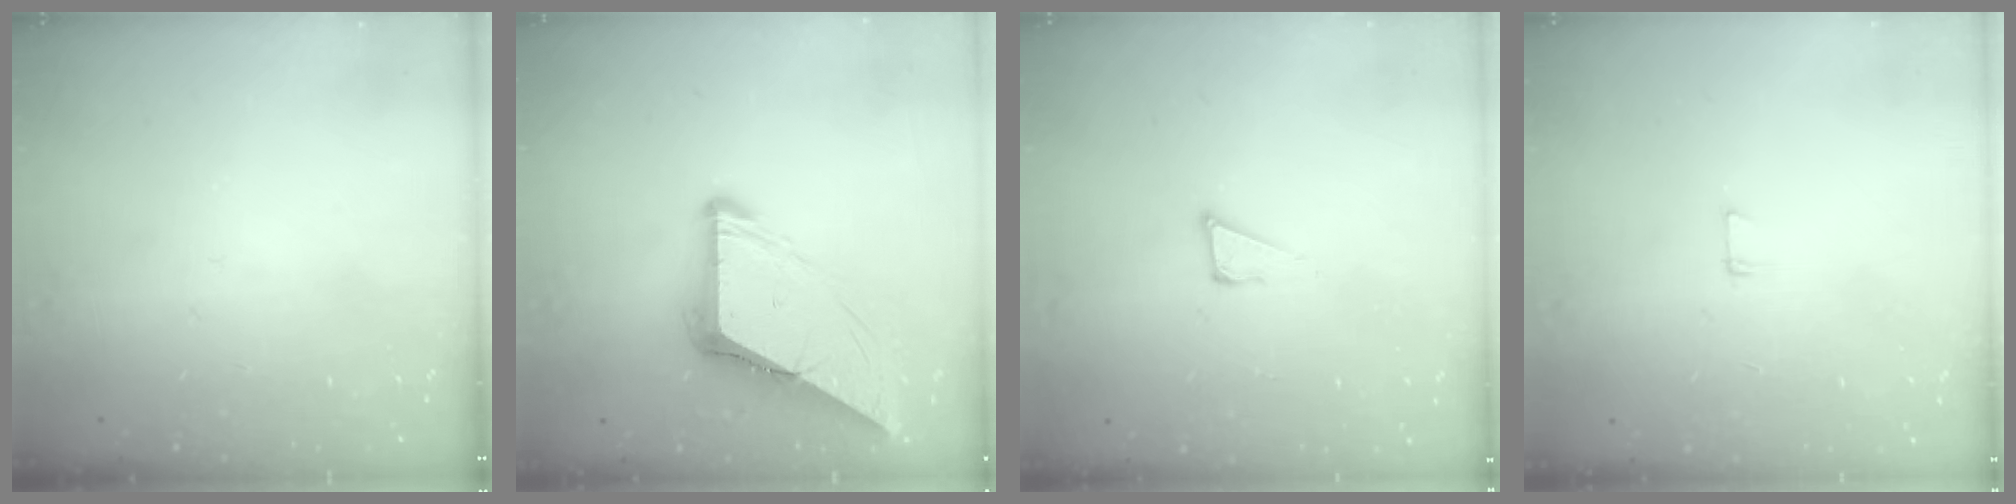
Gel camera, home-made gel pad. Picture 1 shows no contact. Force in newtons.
{"total": 10.1, "press": 10.0, "slide": 1.1}
{"total": 3.6, "press": 3.5, "slide": 0.9}
{"total": 5.0, "press": 4.9, "slide": 0.4}